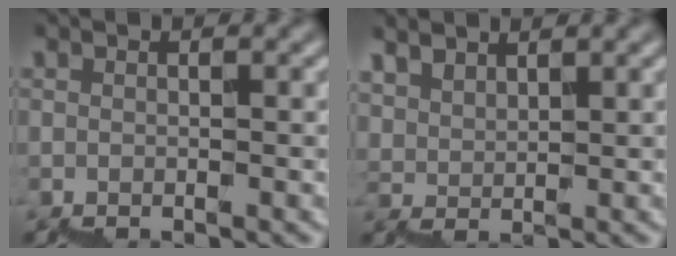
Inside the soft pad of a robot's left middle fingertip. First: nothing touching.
{"total": 2.8, "force": [2.8, 0.3, 0.0], "torque": [0.002, 0.007, 0.057]}